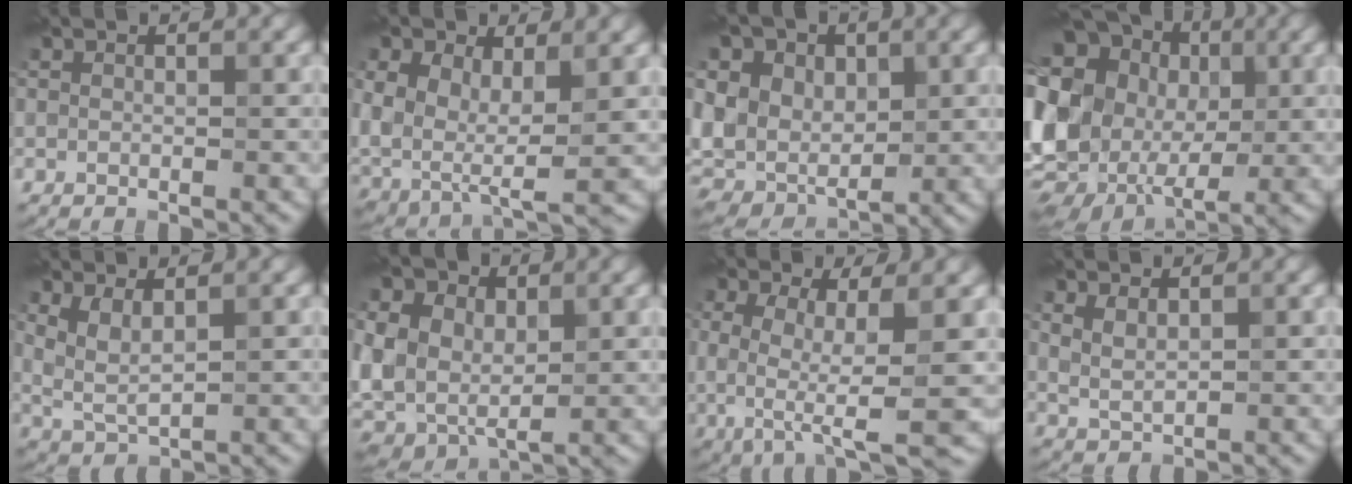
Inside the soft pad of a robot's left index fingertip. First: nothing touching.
{"total": 8.5, "force": [1.6, 5.5, 6.3], "torque": [-0.145, -0.010, 0.034]}
{"total": 12.9, "force": [4.8, 9.3, 7.5], "torque": [-0.157, 0.042, 0.067]}
{"total": 18.1, "force": [3.9, 14.5, 10.1], "torque": [-0.224, 0.029, 0.054]}
{"total": 2.7, "force": [1.1, 1.0, 2.3], "torque": [-0.057, 0.003, 0.029]}
{"total": 12.3, "force": [3.5, 8.8, 7.9], "torque": [-0.167, 0.030, 0.058]}
{"total": 7.0, "force": [-0.9, 2.1, 6.6], "torque": [-0.132, -0.014, -0.010]}
{"total": 1.8, "force": [0.8, 0.8, 1.3], "torque": [-0.033, 0.004, 0.024]}